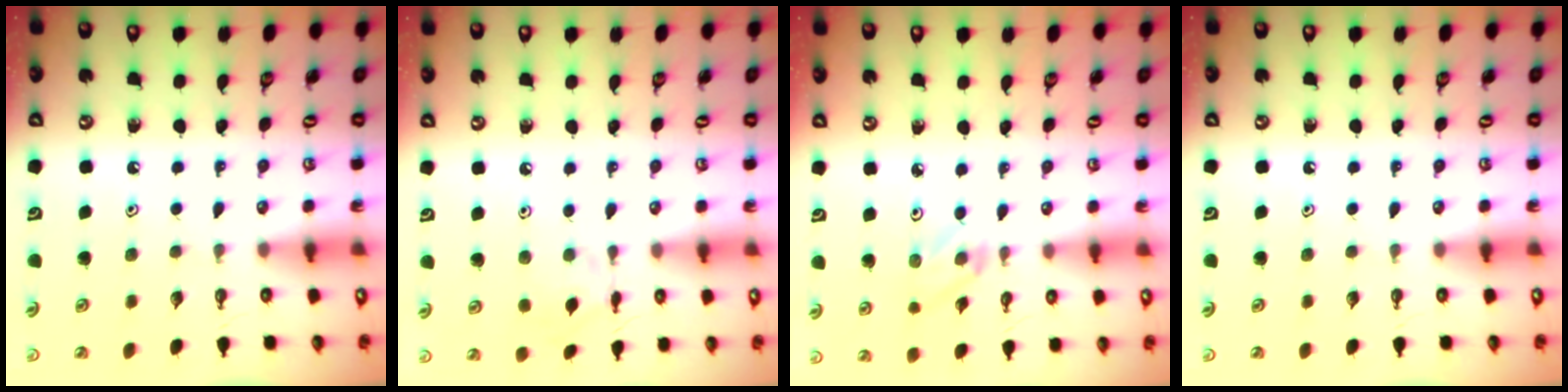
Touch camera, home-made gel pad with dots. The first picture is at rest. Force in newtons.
{"total": 2.1, "press": 2.1, "slide": 0.3}
{"total": 3.1, "press": 3.1, "slide": 0.4}
{"total": 0.0}